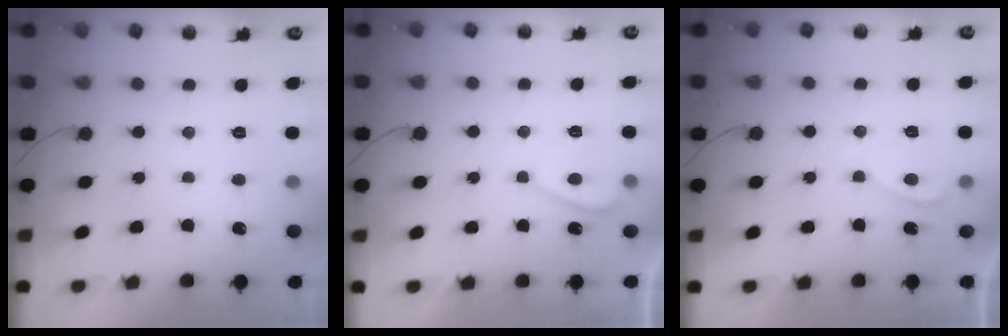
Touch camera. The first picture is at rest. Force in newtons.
{"total": 2.5, "press": 2.3, "slide": 0.8}
{"total": 1.0, "press": 0.7, "slide": 0.6}